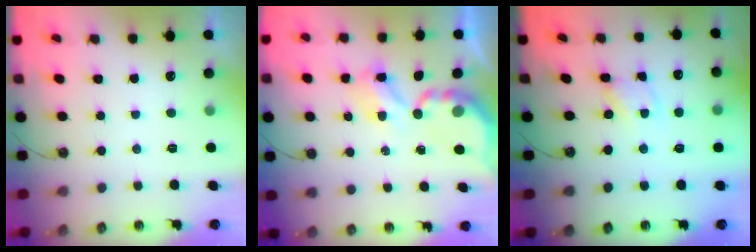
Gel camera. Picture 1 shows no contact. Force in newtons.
{"total": 4.8, "press": 4.8, "slide": 0.3}
{"total": 1.8, "press": 1.8, "slide": 0.2}